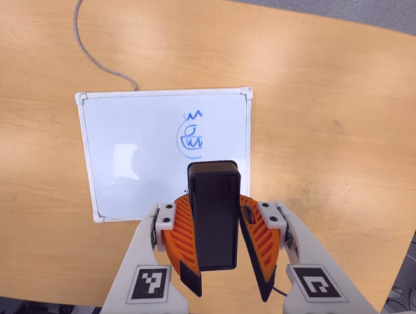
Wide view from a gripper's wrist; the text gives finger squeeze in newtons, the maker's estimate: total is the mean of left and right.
{"total": 7.8, "left": 8.5, "right": 7.0}